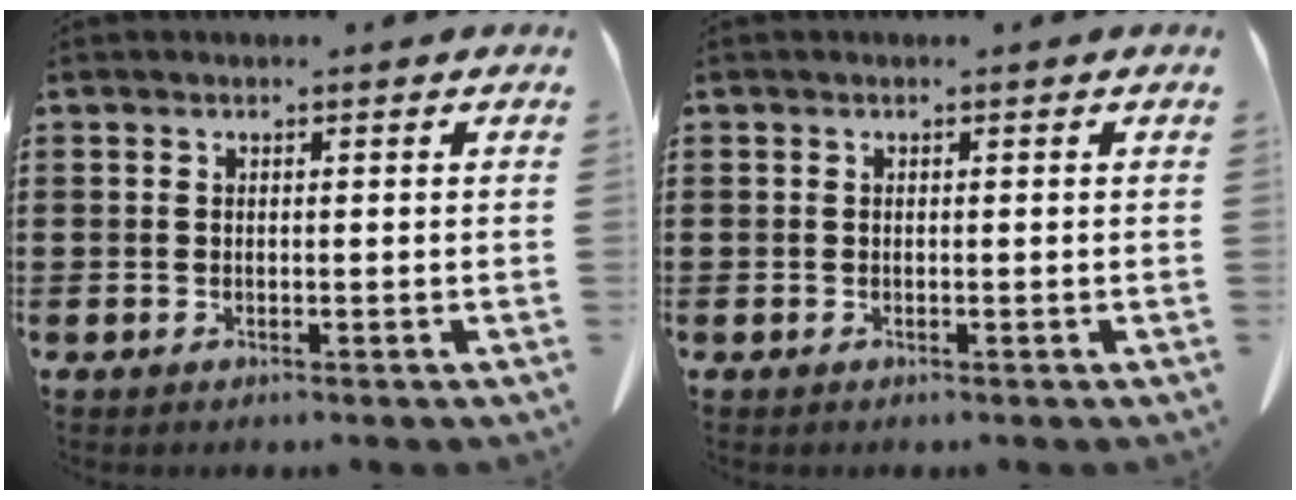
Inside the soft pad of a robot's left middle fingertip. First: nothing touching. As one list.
[{"total": 0.0}]